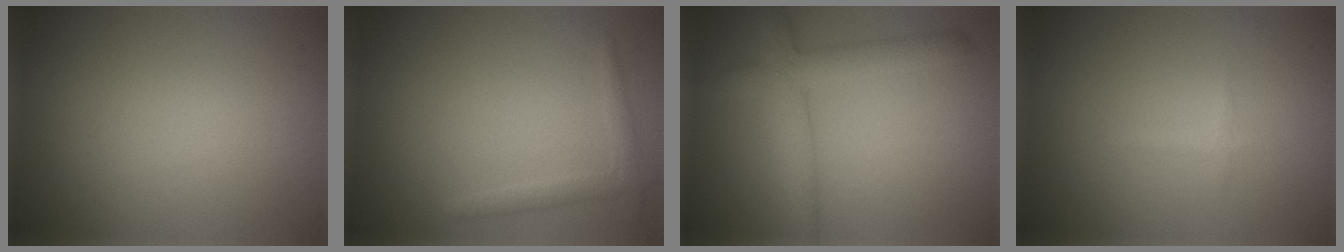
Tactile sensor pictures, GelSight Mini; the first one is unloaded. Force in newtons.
{"total": 1.5, "press": 1.5, "slide": 0.1}
{"total": 4.2, "press": 4.2, "slide": 0.2}
{"total": 0.6, "press": 0.6, "slide": 0.0}